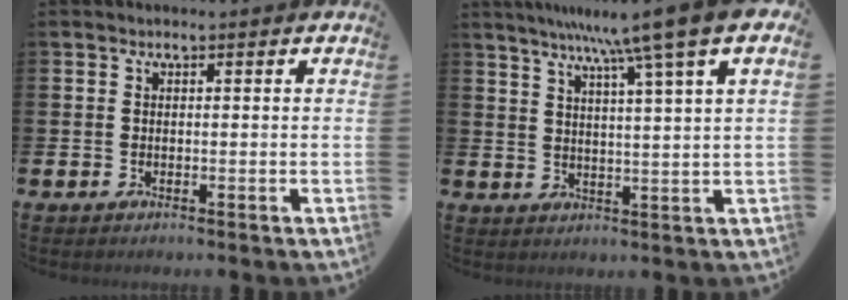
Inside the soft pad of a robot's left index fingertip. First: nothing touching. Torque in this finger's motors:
{"motor_torque": [1.67, -0.45, 0.87, 0.21]}